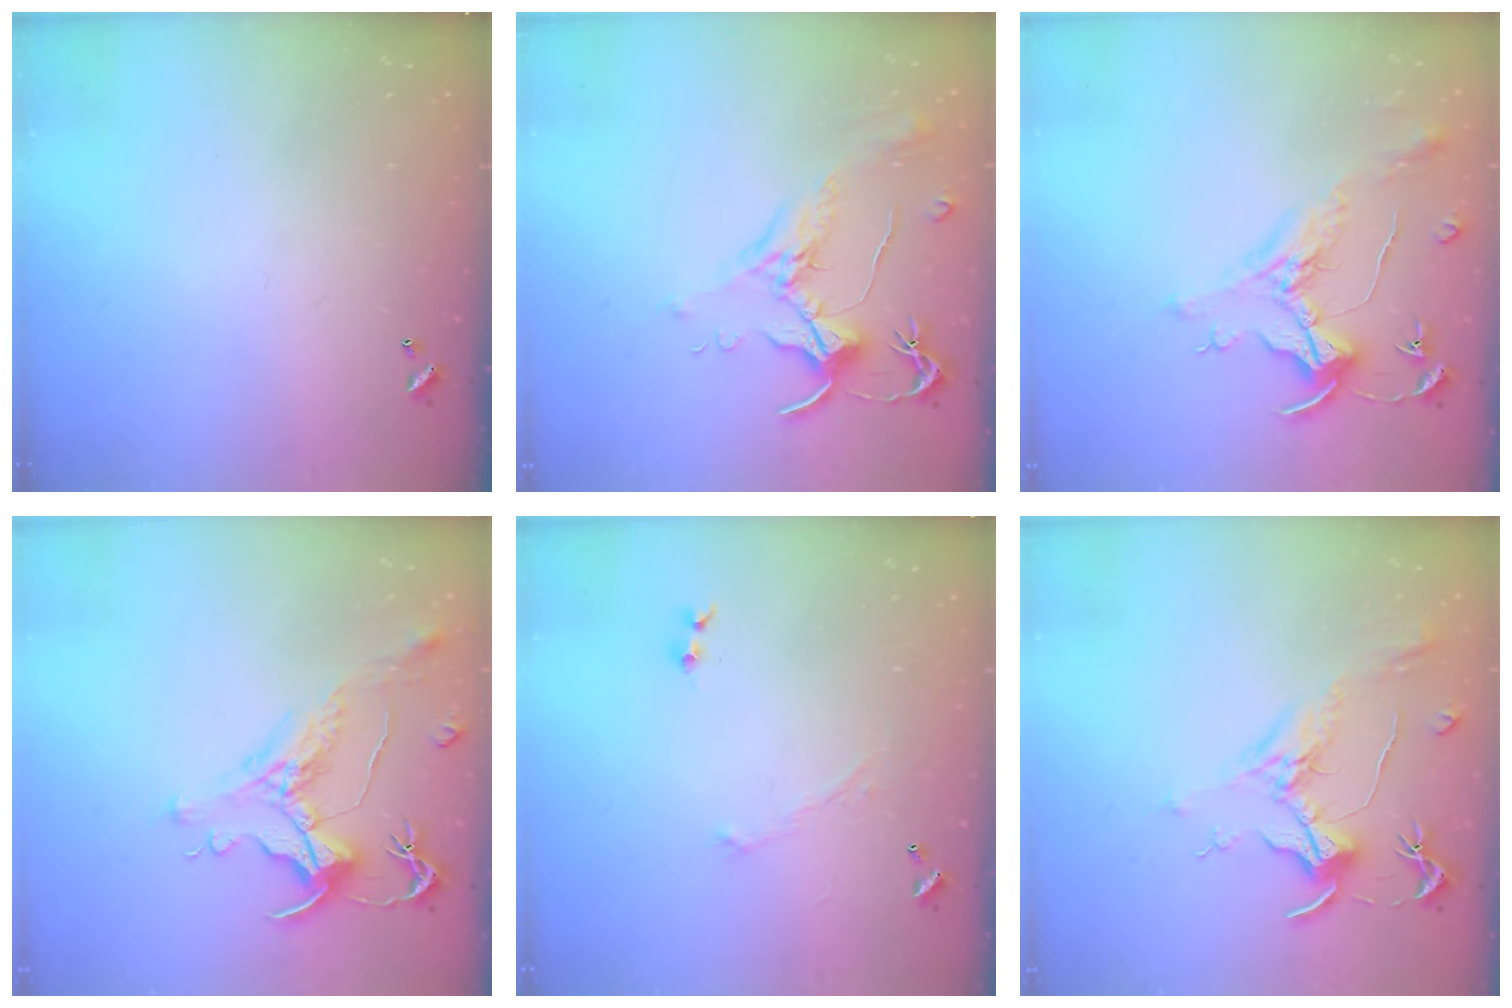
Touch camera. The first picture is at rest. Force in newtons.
{"total": 1.9, "press": 1.9, "slide": 0.6}
{"total": 1.4, "press": 1.2, "slide": 0.7}
{"total": 1.7, "press": 1.1, "slide": 1.3}
{"total": 2.4, "press": 2.2, "slide": 0.9}
{"total": 1.9, "press": 1.7, "slide": 0.9}